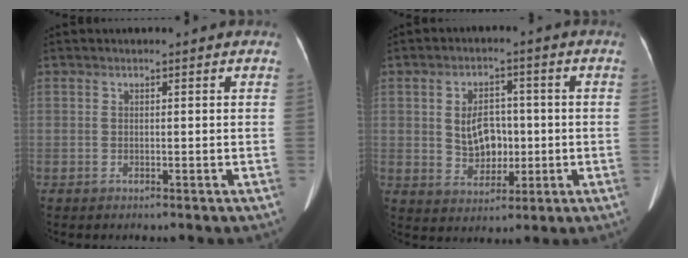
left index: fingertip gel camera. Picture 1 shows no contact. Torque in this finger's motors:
{"motor_torque": [0.39, 0.11, 0.16, 0.03]}